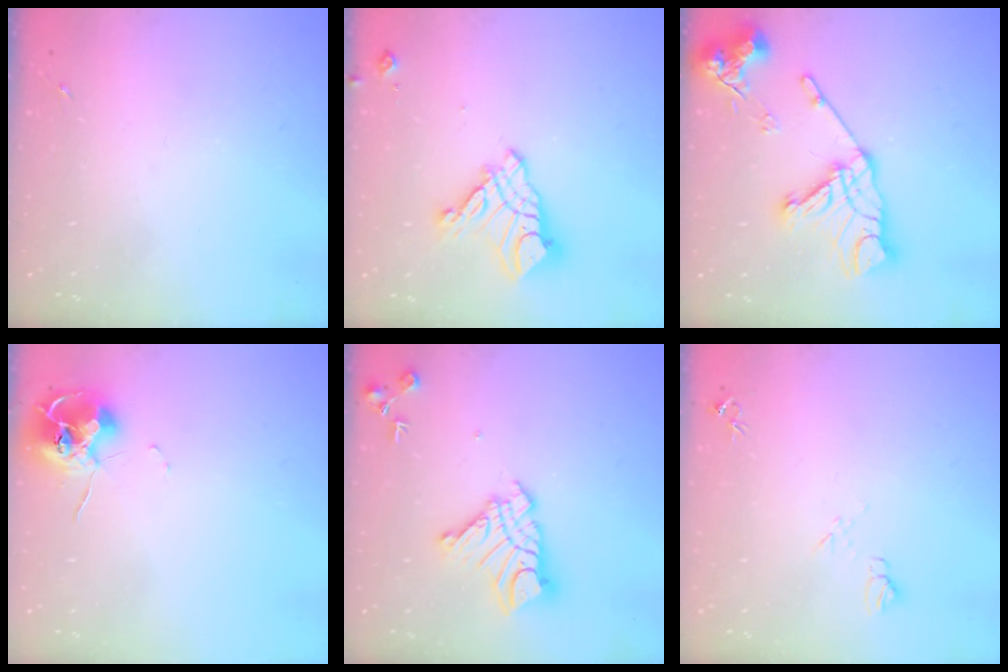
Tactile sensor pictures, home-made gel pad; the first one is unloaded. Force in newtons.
{"total": 13.1, "press": 13.0, "slide": 1.3}
{"total": 18.1, "press": 18.0, "slide": 2.1}
{"total": 10.4, "press": 10.4, "slide": 0.9}
{"total": 14.2, "press": 14.2, "slide": 1.3}
{"total": 6.7, "press": 6.7, "slide": 0.7}